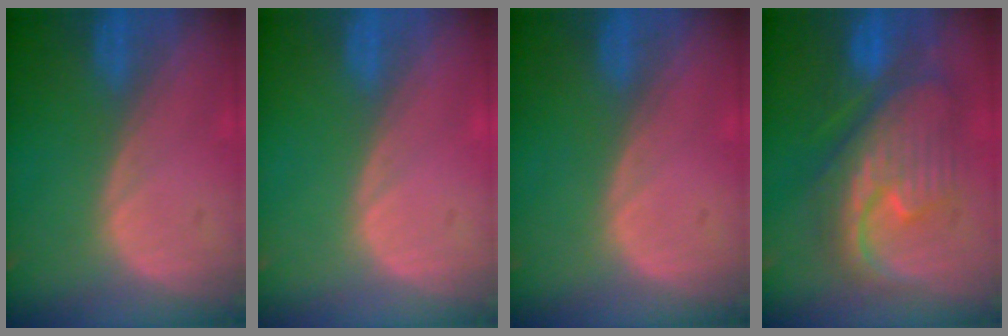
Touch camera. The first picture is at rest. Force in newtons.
{"total": 0.0}
{"total": 0.0}
{"total": 11.1, "press": 11.1, "slide": 1.1}